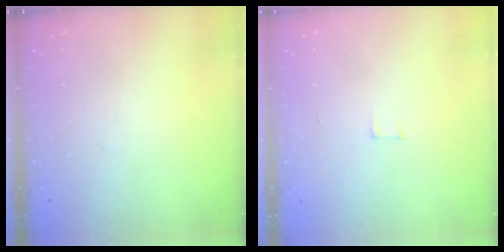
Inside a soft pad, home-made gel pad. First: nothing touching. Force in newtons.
{"total": 2.9, "press": 2.9, "slide": 0.2}